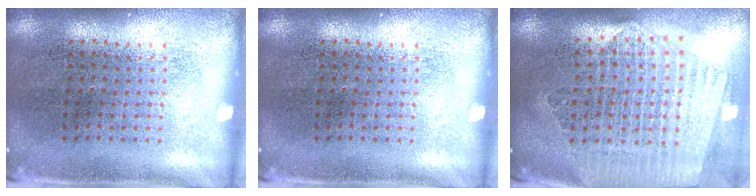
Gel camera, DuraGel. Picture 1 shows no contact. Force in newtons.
{"total": 0.0}
{"total": 2.4, "press": 2.2, "slide": 1.1}